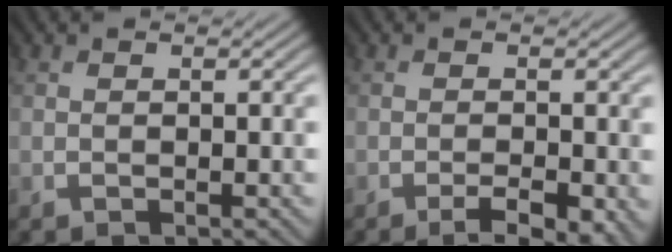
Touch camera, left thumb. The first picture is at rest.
{"total": 4.2, "force": [-2.3, 0.9, 3.4], "torque": [-0.050, 0.002, -0.030]}